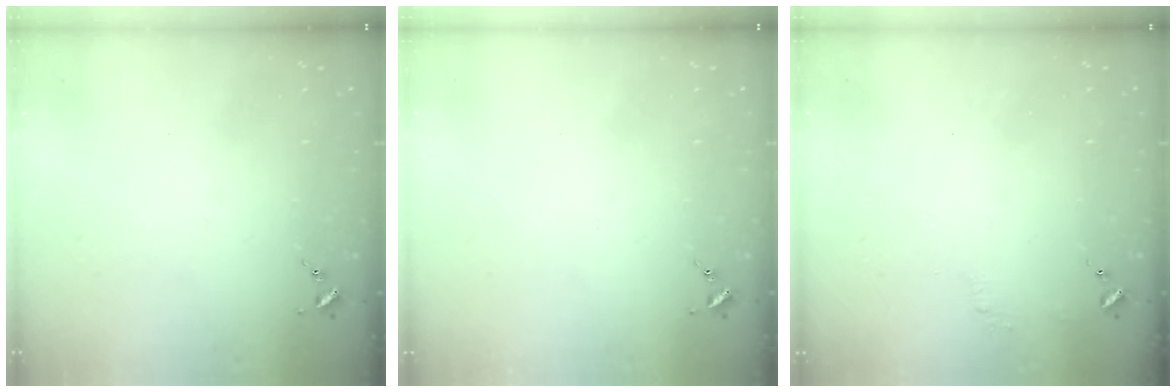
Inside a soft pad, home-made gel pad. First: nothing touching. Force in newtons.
{"total": 0.0}
{"total": 4.8, "press": 4.8, "slide": 0.4}